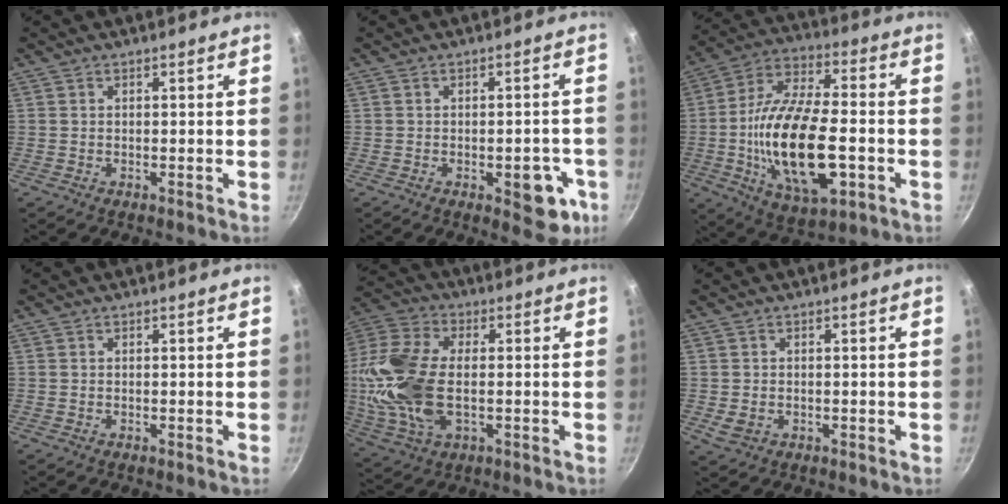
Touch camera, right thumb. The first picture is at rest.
{"total": 9.0, "force": [-3.1, 4.3, 7.2], "torque": [-0.048, 0.017, -0.035]}
{"total": 23.0, "force": [-4.4, 10.4, 20.0], "torque": [-0.364, 0.018, -0.079]}
{"total": 0.0}
{"total": 19.2, "force": [-0.5, 10.9, 15.8], "torque": [-0.331, 0.015, -0.014]}
{"total": 2.7, "force": [-0.4, 2.2, 1.5], "torque": [-0.028, -0.003, -0.004]}